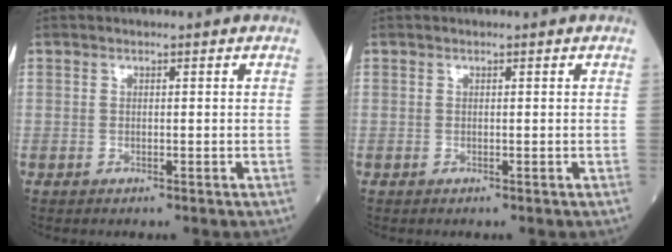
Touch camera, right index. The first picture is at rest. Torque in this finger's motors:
{"motor_torque": [0.00, 0.00, 0.00, -0.01]}